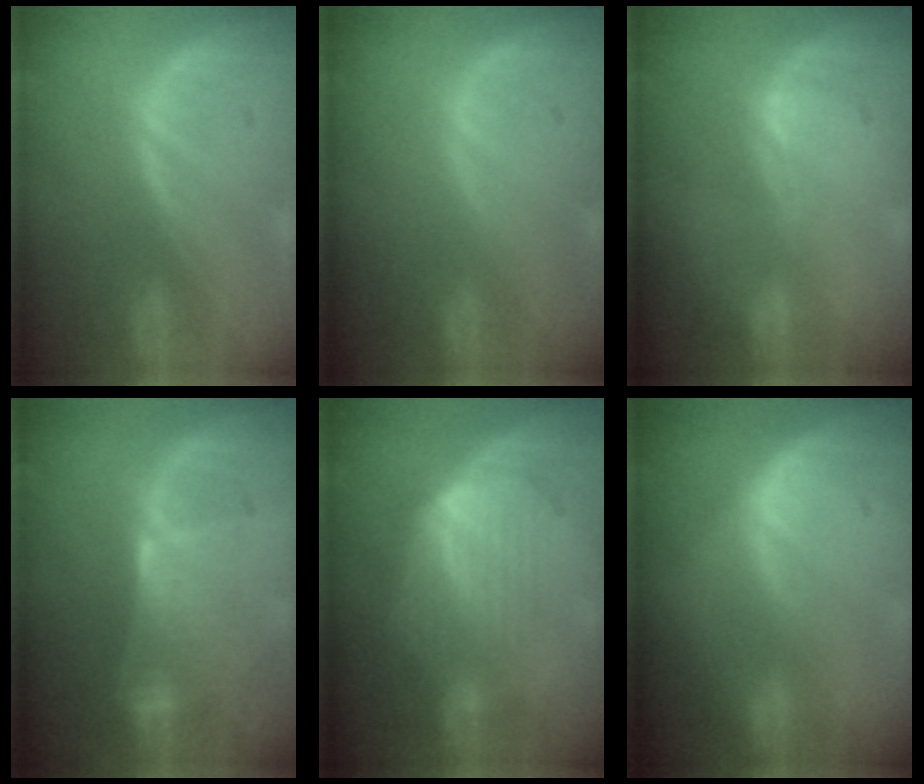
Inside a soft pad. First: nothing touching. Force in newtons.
{"total": 0.0}
{"total": 1.0, "press": 0.7, "slide": 0.7}
{"total": 6.4, "press": 5.7, "slide": 2.8}
{"total": 7.2, "press": 6.5, "slide": 3.0}
{"total": 2.0, "press": 1.1, "slide": 1.7}